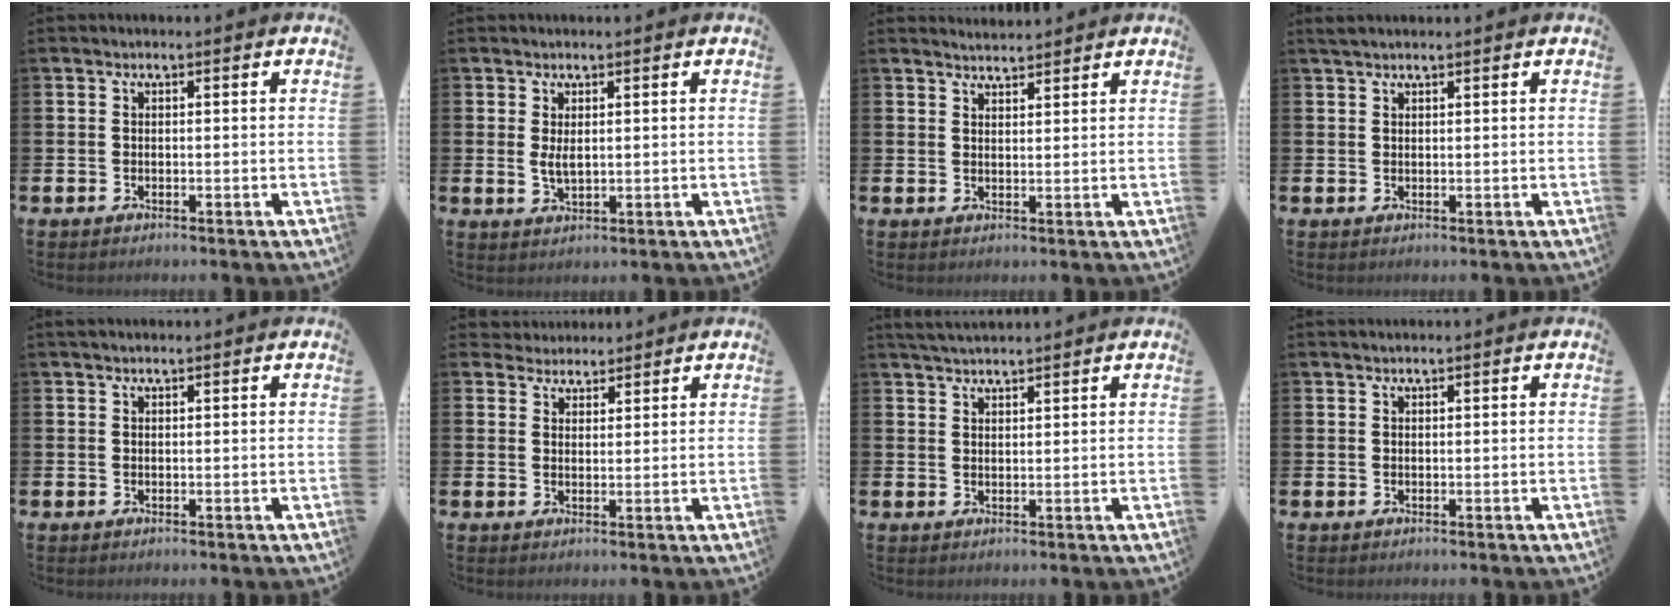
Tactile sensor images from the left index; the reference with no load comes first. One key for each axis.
{"total": 2.3, "fx": 1.0, "fy": 0.9, "fz": 1.9, "tx": -0.029, "ty": -0.002, "tz": 0.015}
{"total": 2.8, "fx": 2.8, "fy": 0.3, "fz": -0.1, "tx": -0.002, "ty": -0.012, "tz": 0.051}
{"total": 1.5, "fx": 1.4, "fy": 0.2, "fz": 0.5, "tx": -0.009, "ty": 0.003, "tz": 0.024}
{"total": 0.7, "fx": 0.7, "fy": 0.1, "fz": 0.3, "tx": -0.005, "ty": 0.002, "tz": 0.011}
{"total": 3.3, "fx": 3.1, "fy": 1.2, "fz": -0.1, "tx": -0.007, "ty": -0.009, "tz": 0.056}
{"total": 2.8, "fx": 2.7, "fy": 0.3, "fz": 0.5, "tx": -0.015, "ty": -0.005, "tz": 0.050}
{"total": 0.6, "fx": 0.6, "fy": 0.0, "fz": 0.1, "tx": 0.000, "ty": 0.001, "tz": 0.011}